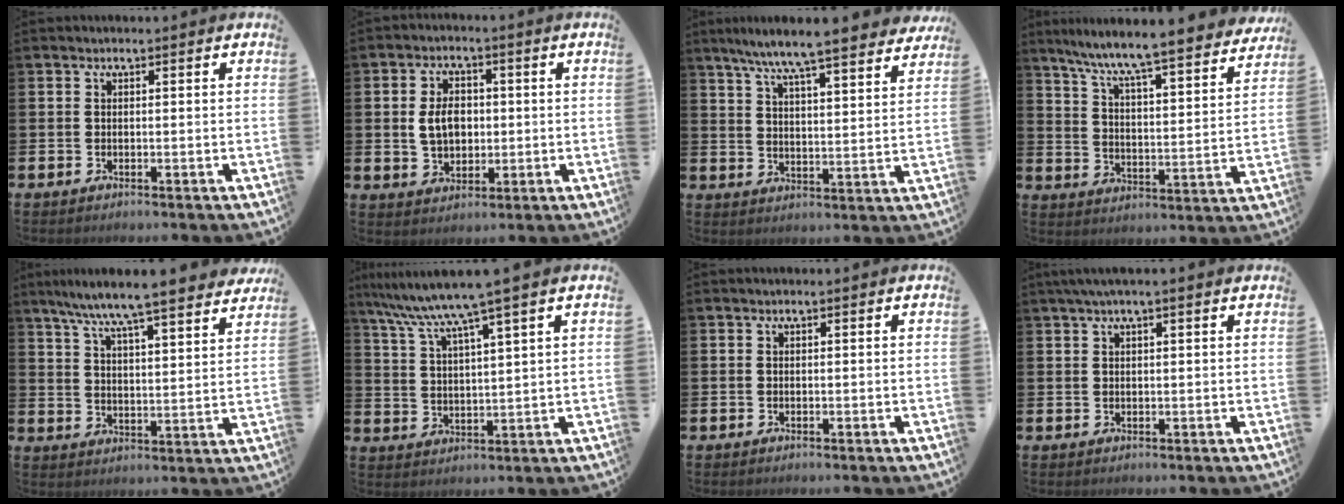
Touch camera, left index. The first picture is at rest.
{"total": 5.1, "force": [0.6, 3.7, 3.6], "torque": [-0.054, 0.006, 0.002]}
{"total": 8.4, "force": [7.8, 0.3, 3.0], "torque": [-0.083, -0.047, 0.136]}
{"total": 7.9, "force": [7.4, -0.2, 2.8], "torque": [-0.091, -0.062, 0.122]}
{"total": 8.3, "force": [7.9, 0.1, 2.7], "torque": [-0.080, -0.051, 0.137]}
{"total": 7.9, "force": [6.6, -0.3, 4.3], "torque": [-0.111, -0.028, 0.115]}
{"total": 0.0}
{"total": 2.1, "force": [1.5, 0.0, 1.5], "torque": [-0.038, 0.007, 0.029]}